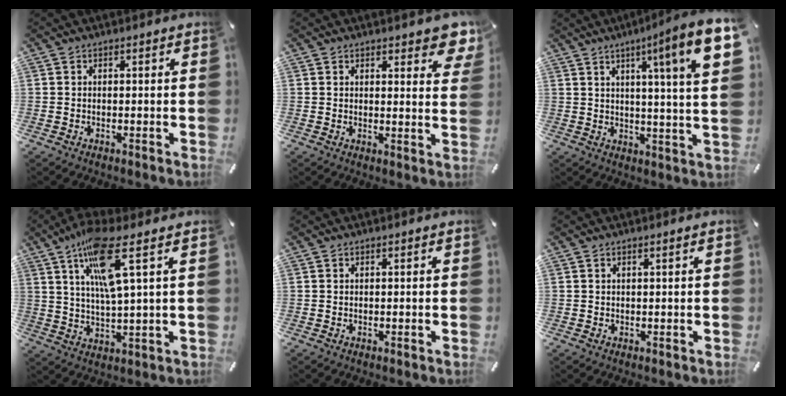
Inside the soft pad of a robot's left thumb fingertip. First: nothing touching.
{"total": 5.4, "force": [4.3, 1.9, 2.6], "torque": [-0.021, -0.030, 0.071]}
{"total": 13.2, "force": [5.9, 0.1, 11.8], "torque": [-0.183, -0.039, 0.080]}
{"total": 13.5, "force": [6.2, 2.0, 11.8], "torque": [-0.234, -0.011, 0.098]}
{"total": 0.0}
{"total": 1.0, "force": [0.2, -0.1, 0.9], "torque": [-0.015, -0.002, 0.003]}